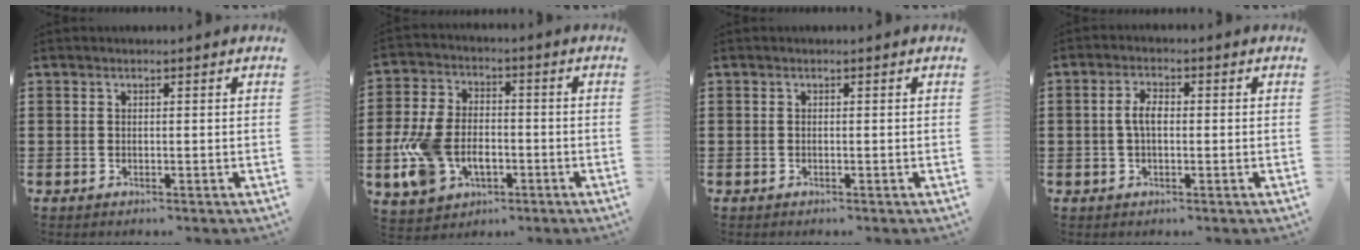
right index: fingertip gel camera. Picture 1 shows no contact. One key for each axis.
{"total": 8.9, "fx": -2.6, "fy": 6.1, "fz": 6.0, "tx": -0.154, "ty": 0.007, "tz": -0.049}
{"total": 0.0}
{"total": 3.3, "fx": 0.0, "fy": 1.6, "fz": 2.9, "tx": -0.065, "ty": 0.003, "tz": -0.004}